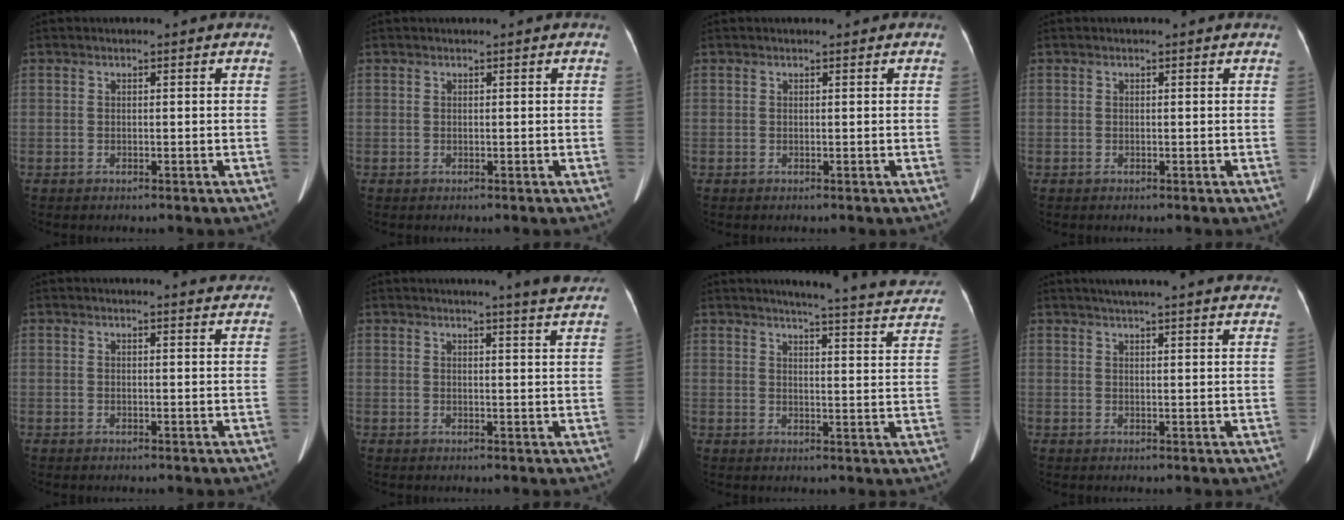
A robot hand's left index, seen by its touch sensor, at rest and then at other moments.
{"total": 0.0}
{"total": 0.7, "force": [0.5, 0.3, 0.4], "torque": [-0.007, 0.003, 0.005]}
{"total": 0.0}
{"total": 5.1, "force": [4.9, 0.4, 1.1], "torque": [-0.014, -0.002, 0.039]}
{"total": 8.2, "force": [7.6, -1.1, 2.9], "torque": [-0.039, -0.021, 0.069]}
{"total": 18.0, "force": [16.8, 1.2, 6.5], "torque": [-0.076, -0.058, 0.178]}
{"total": 20.9, "force": [19.0, 1.5, 8.5], "torque": [-0.123, 0.005, 0.227]}